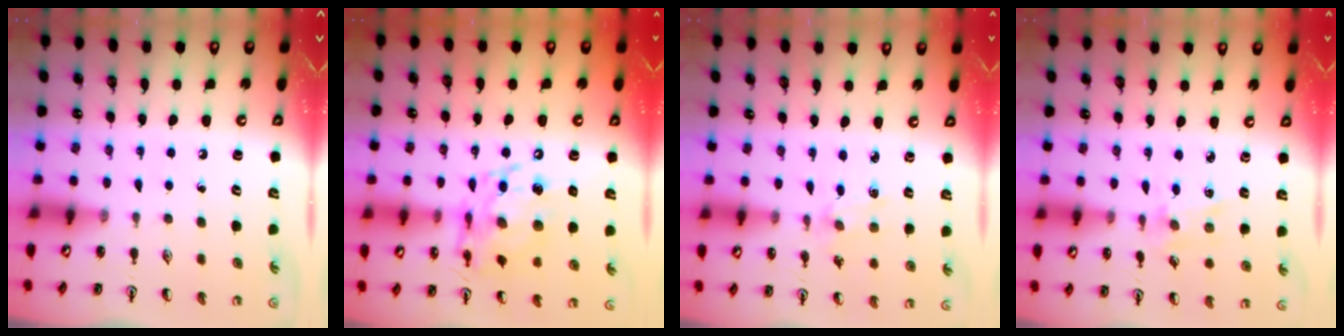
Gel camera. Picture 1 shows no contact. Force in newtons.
{"total": 14.2, "press": 14.2, "slide": 1.2}
{"total": 1.7, "press": 1.7, "slide": 0.1}
{"total": 2.2, "press": 2.2, "slide": 0.2}